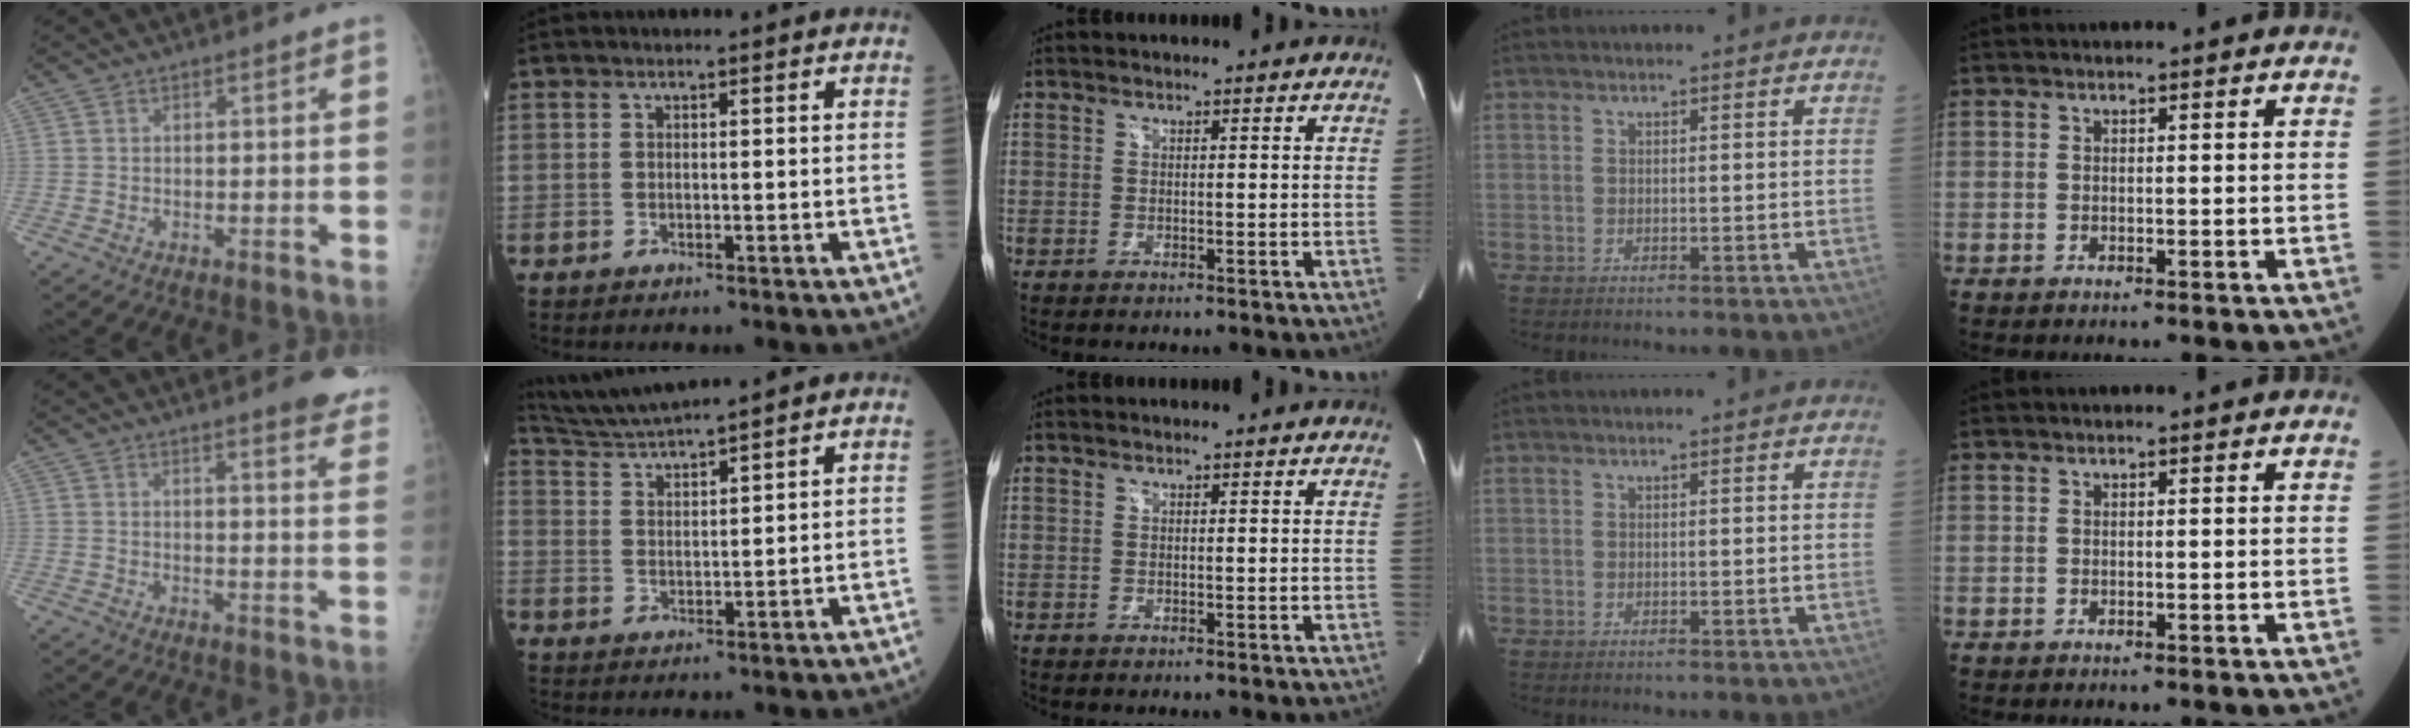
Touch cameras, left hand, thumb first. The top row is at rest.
{"thumb": {"total": 9.4, "force": [7.6, 1.5, 5.3], "torque": [-0.037, -0.036, 0.068]}, "index": {"total": 7.1, "force": [6.7, -1.5, 2.0], "torque": [-0.050, 0.013, 0.135]}}